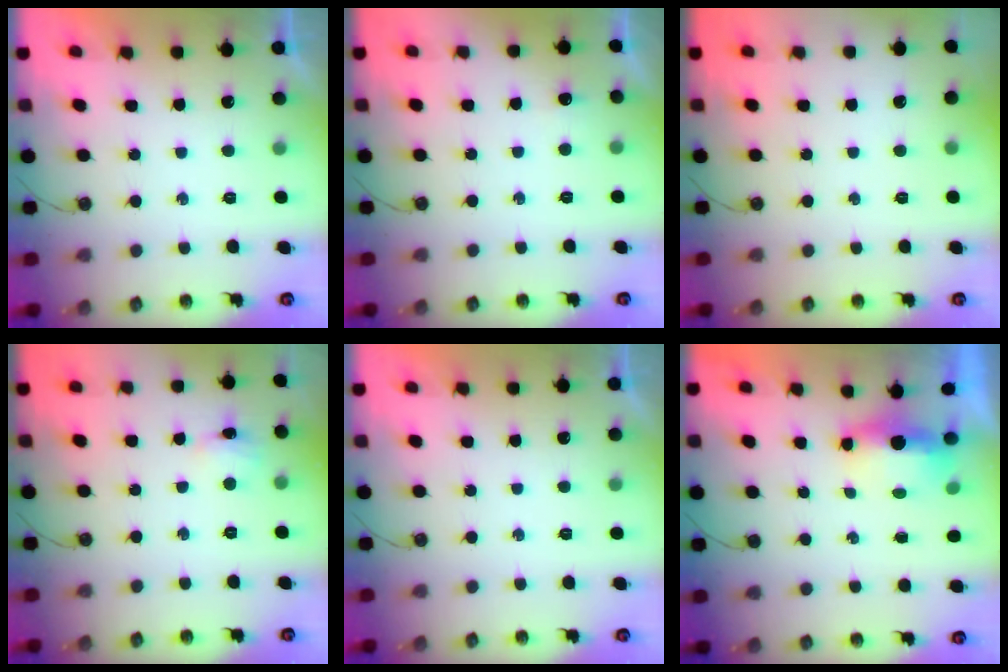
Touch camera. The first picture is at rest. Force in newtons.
{"total": 12.3, "press": 3.1, "slide": 11.9}
{"total": 0.0}
{"total": 3.3, "press": 3.3, "slide": 0.6}
{"total": 0.0}
{"total": 5.1, "press": 5.0, "slide": 1.2}